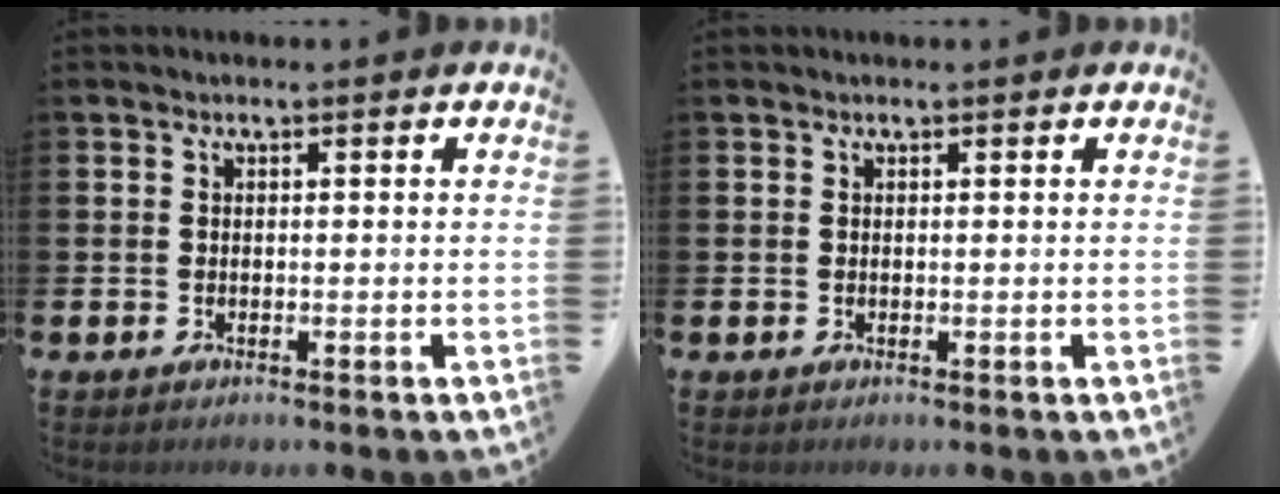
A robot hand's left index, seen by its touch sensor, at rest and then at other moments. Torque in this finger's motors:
{"motor_torque": [-0.41, -0.54, -0.60, 0.00]}